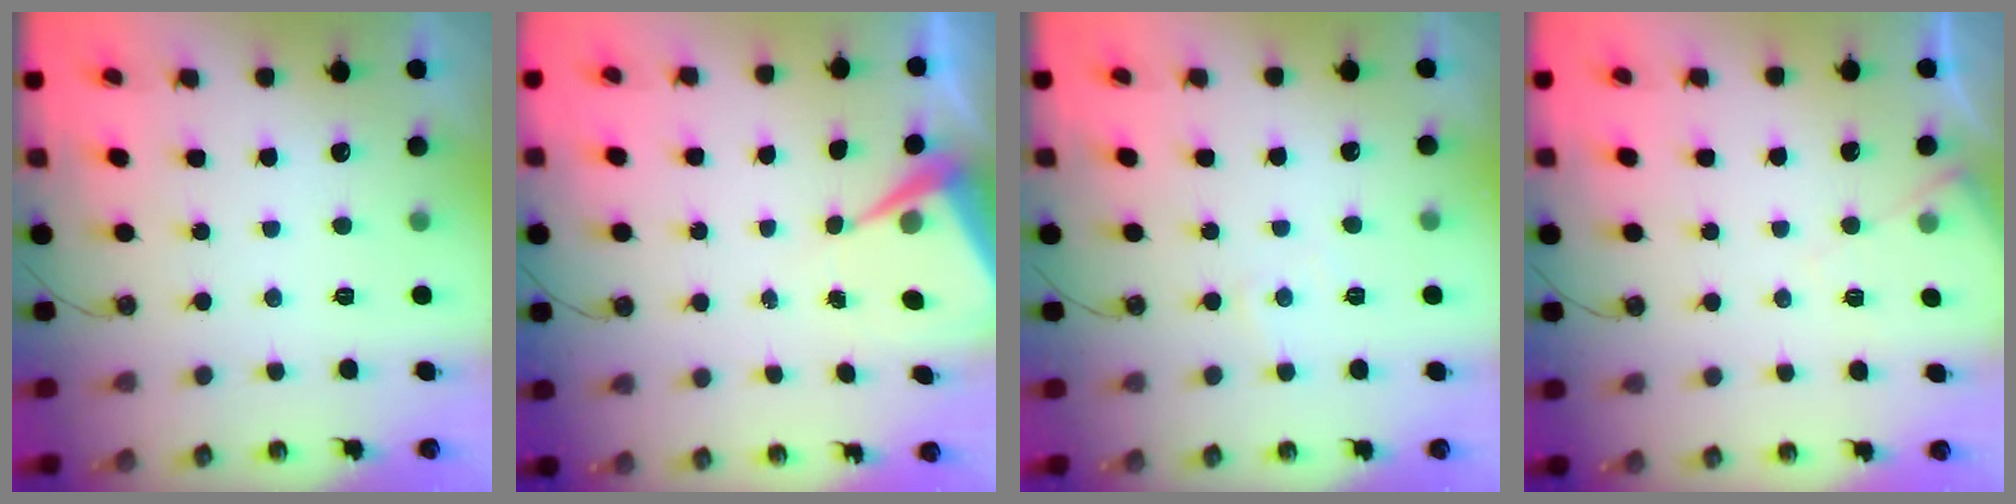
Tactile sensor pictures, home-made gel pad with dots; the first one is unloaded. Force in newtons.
{"total": 6.7, "press": 6.7, "slide": 0.3}
{"total": 2.7, "press": 2.7, "slide": 0.5}
{"total": 5.6, "press": 5.6, "slide": 0.9}